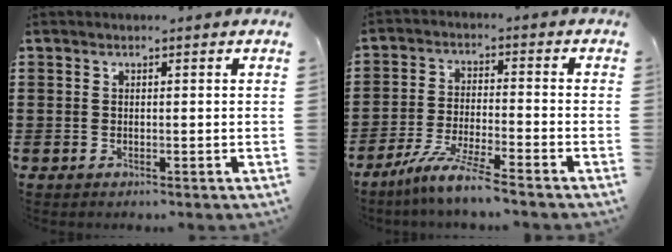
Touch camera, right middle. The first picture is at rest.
{"total": 6.7, "force": [-5.9, -0.4, 3.3], "torque": [-0.075, -0.016, -0.116]}